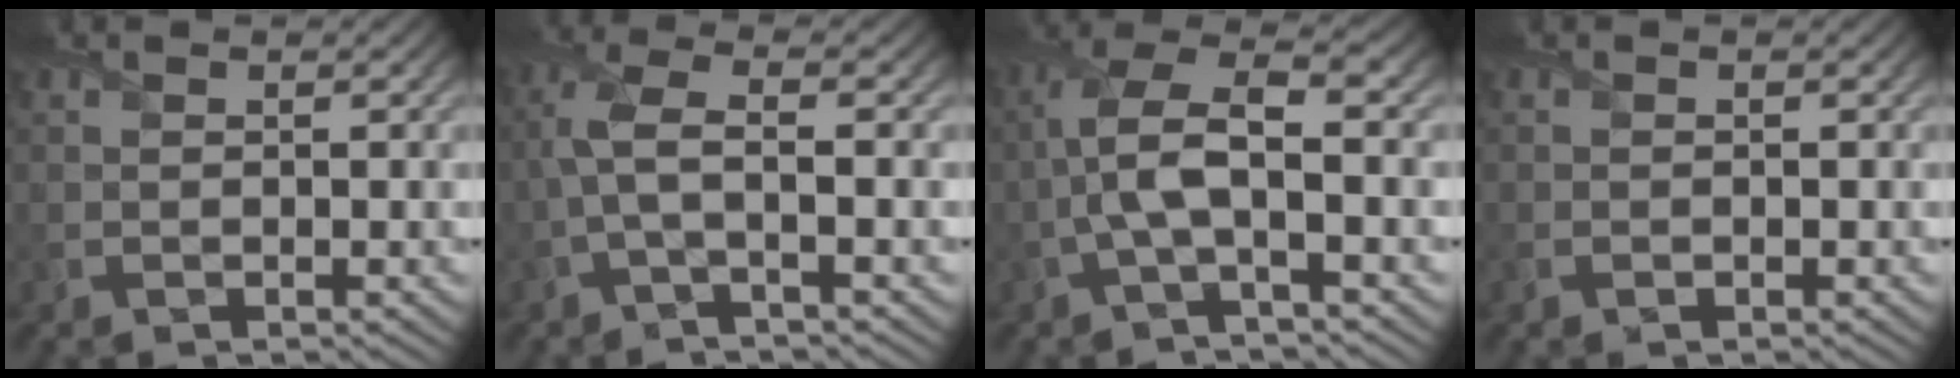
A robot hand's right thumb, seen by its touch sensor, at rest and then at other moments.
{"total": 4.2, "force": [-0.6, 1.0, 4.0], "torque": [-0.096, 0.013, -0.023]}
{"total": 7.1, "force": [-1.2, 2.2, 6.7], "torque": [-0.153, 0.018, -0.033]}
{"total": 0.6, "force": [-0.3, 0.3, 0.4], "torque": [-0.008, -0.002, -0.003]}